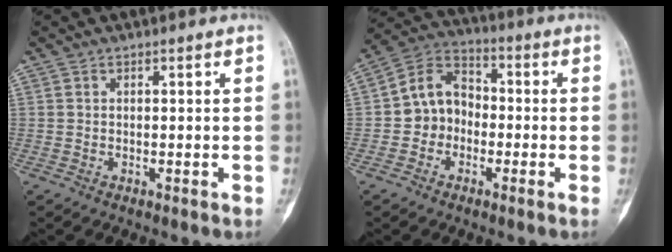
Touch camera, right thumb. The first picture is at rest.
{"total": 9.4, "force": [-1.6, 7.9, 5.0], "torque": [-0.065, 0.040, -0.044]}